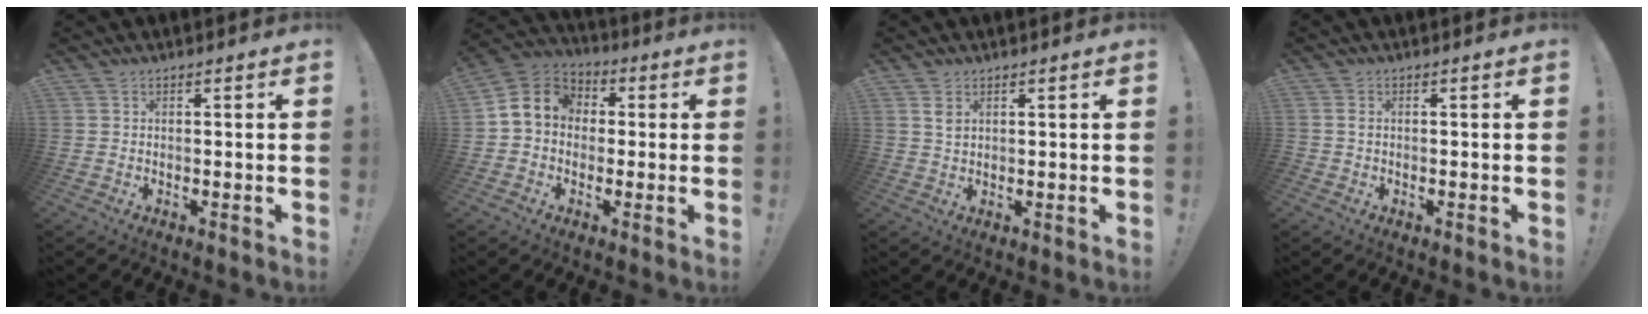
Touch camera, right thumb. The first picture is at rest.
{"total": 9.4, "force": [0.7, 8.1, 4.8], "torque": [-0.076, 0.014, 0.019]}
{"total": 2.4, "force": [1.2, 1.3, 1.6], "torque": [-0.018, -0.004, 0.019]}
{"total": 1.0, "force": [-0.2, 0.8, 0.5], "torque": [-0.008, 0.005, -0.005]}